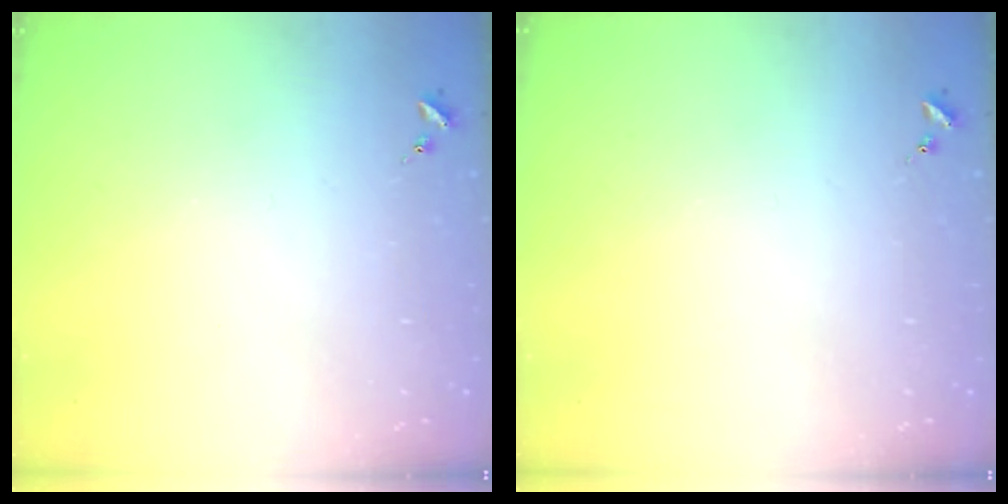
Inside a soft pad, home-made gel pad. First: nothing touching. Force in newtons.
{"total": 0.0}